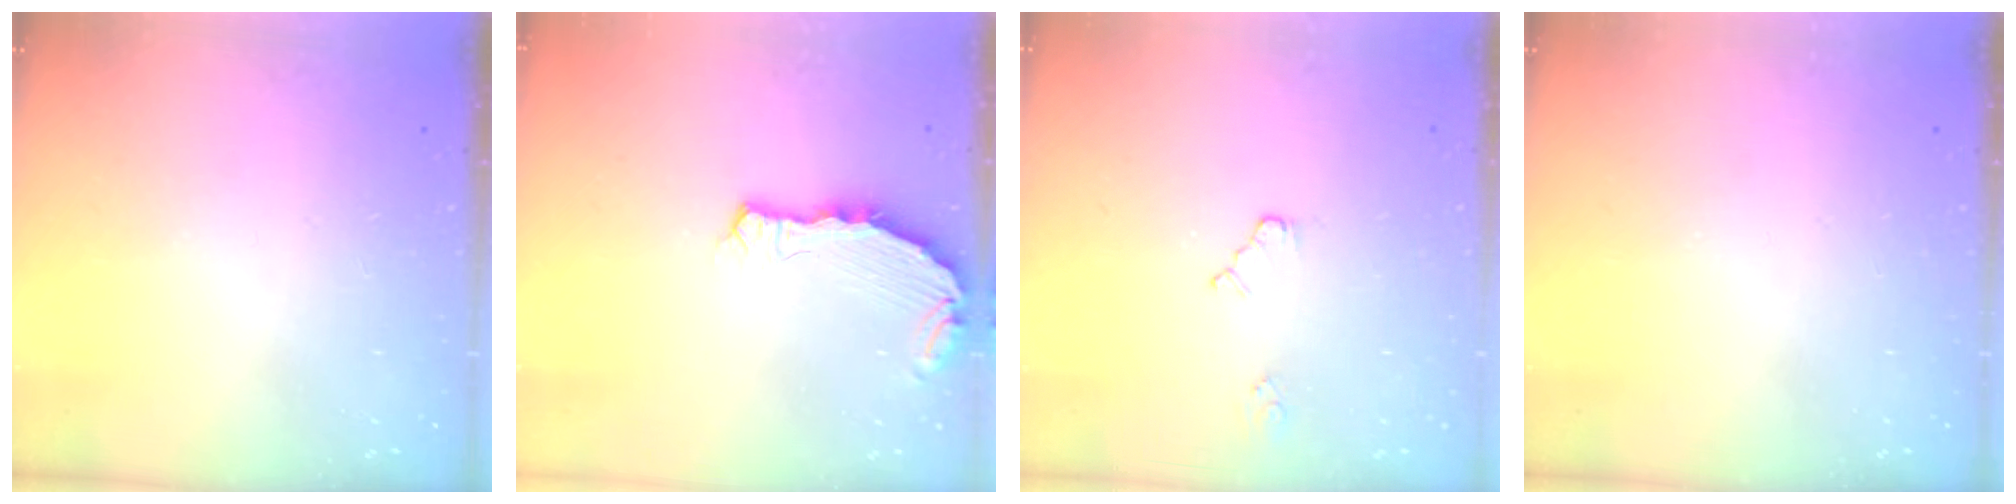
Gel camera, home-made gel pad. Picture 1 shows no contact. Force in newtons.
{"total": 7.0, "press": 5.4, "slide": 4.5}
{"total": 1.9, "press": 1.9, "slide": 0.3}
{"total": 0.0}